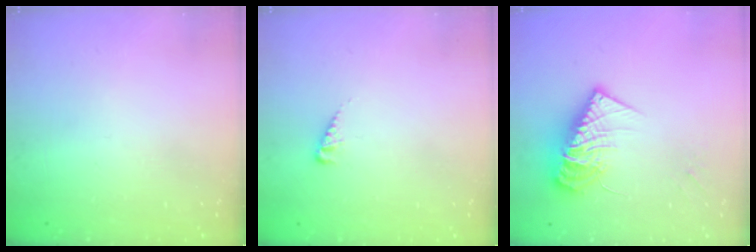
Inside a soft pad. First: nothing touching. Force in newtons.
{"total": 2.6, "press": 2.6, "slide": 0.5}
{"total": 15.1, "press": 15.0, "slide": 1.4}